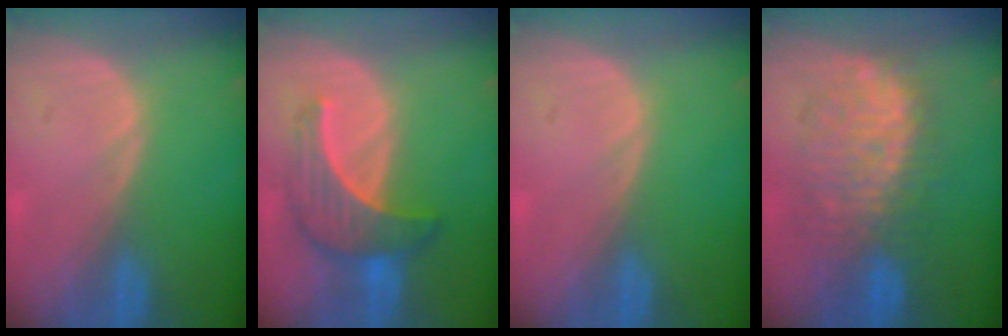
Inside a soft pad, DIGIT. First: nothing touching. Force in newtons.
{"total": 6.9, "press": 6.8, "slide": 1.2}
{"total": 0.0}
{"total": 9.6, "press": 9.3, "slide": 2.3}